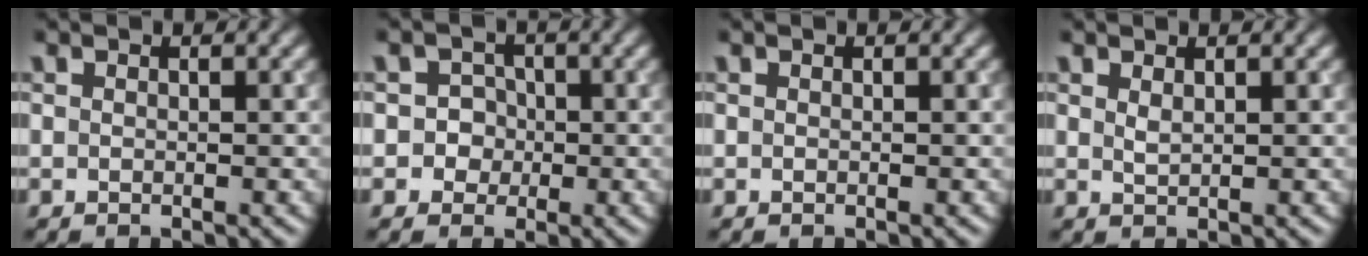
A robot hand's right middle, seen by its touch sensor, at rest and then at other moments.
{"total": 2.5, "force": [-0.2, 2.5, 0.5], "torque": [0.019, 0.010, -0.017]}
{"total": 0.0}
{"total": 0.8, "force": [0.5, 0.3, 0.5], "torque": [-0.015, -0.001, 0.013]}